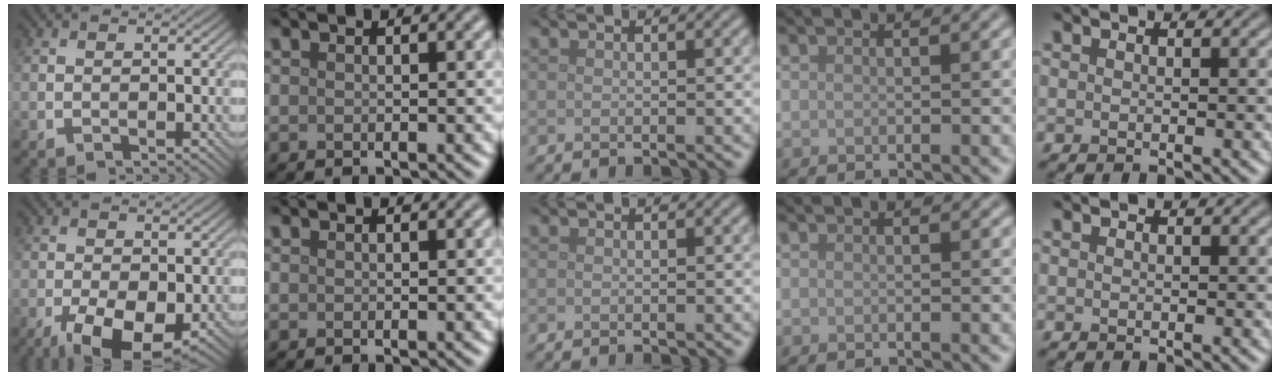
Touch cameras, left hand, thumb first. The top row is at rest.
{"thumb": {"total": 8.8, "force": [-3.6, 4.3, 6.7], "torque": [-0.126, -0.018, -0.058]}}